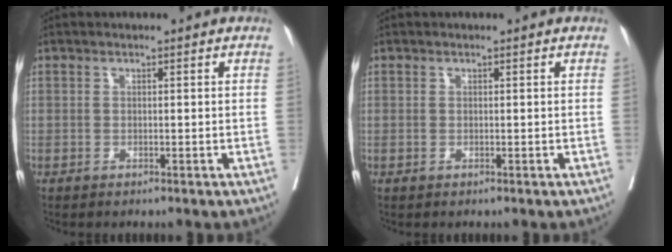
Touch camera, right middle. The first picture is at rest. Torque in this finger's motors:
{"motor_torque": [-0.27, 0.14, 0.11, 0.01]}